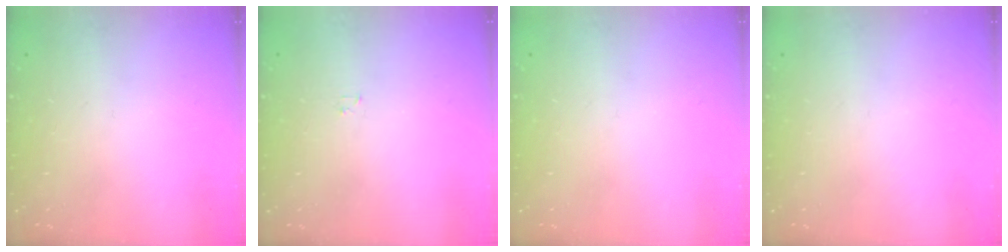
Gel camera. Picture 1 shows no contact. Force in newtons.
{"total": 1.2, "press": 1.2, "slide": 0.2}
{"total": 0.0}
{"total": 0.0}